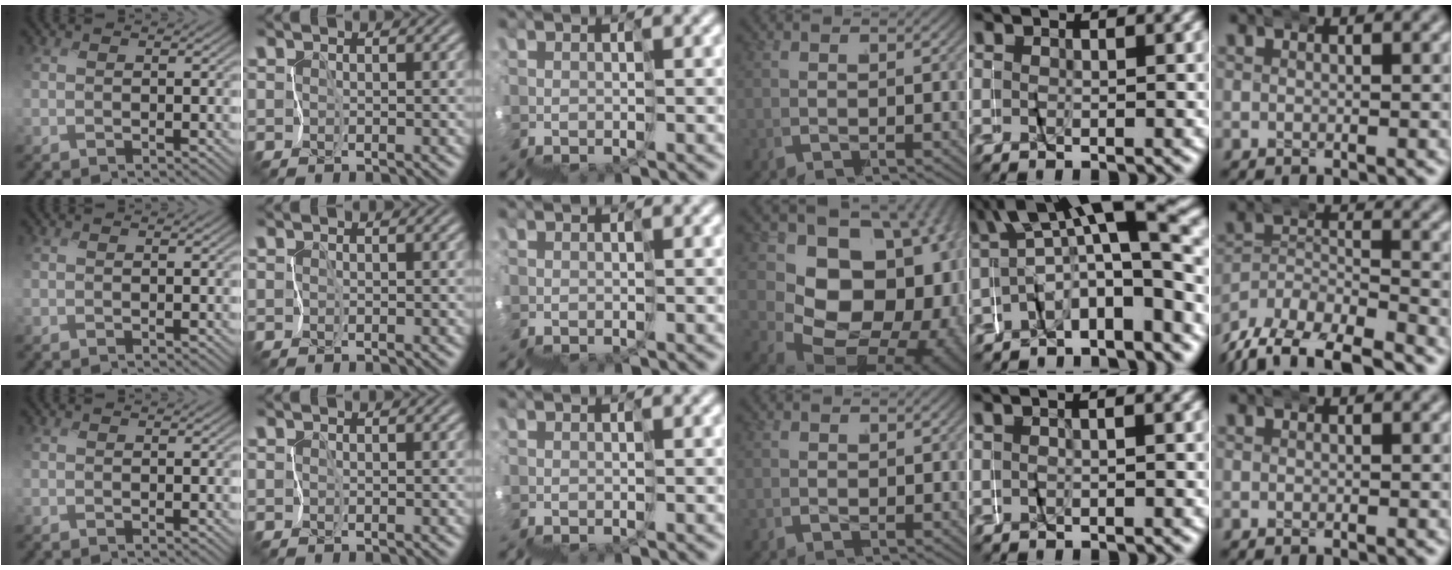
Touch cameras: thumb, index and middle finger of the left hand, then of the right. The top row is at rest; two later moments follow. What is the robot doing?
{"motion": "wrap", "object": "netting"}